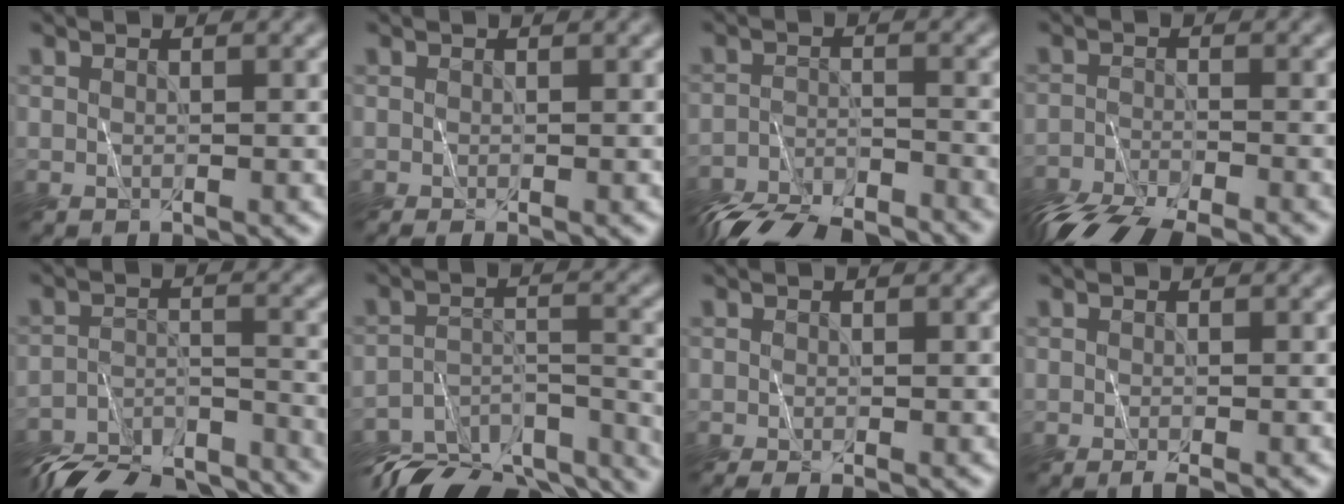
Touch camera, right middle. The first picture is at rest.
{"total": 0.7, "force": [-0.2, 0.1, 0.6], "torque": [-0.013, -0.003, -0.008]}
{"total": 8.8, "force": [-8.4, 1.5, 2.1], "torque": [-0.043, -0.025, -0.146]}
{"total": 7.2, "force": [-6.5, 1.4, 2.8], "torque": [-0.054, -0.034, -0.118]}
{"total": 10.7, "force": [-10.4, 1.7, 1.9], "torque": [-0.031, -0.012, -0.166]}
{"total": 11.9, "force": [-11.3, 2.7, 2.6], "torque": [-0.037, -0.002, -0.158]}
{"total": 1.0, "force": [-0.4, 0.3, 0.9], "torque": [-0.020, -0.003, -0.009]}
{"total": 1.4, "force": [-0.7, 0.3, 1.2], "torque": [-0.019, -0.004, -0.014]}